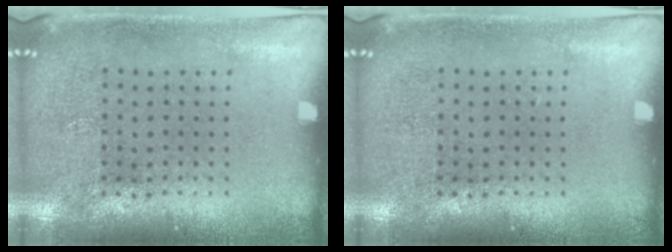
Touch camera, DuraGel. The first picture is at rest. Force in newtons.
{"total": 0.0}